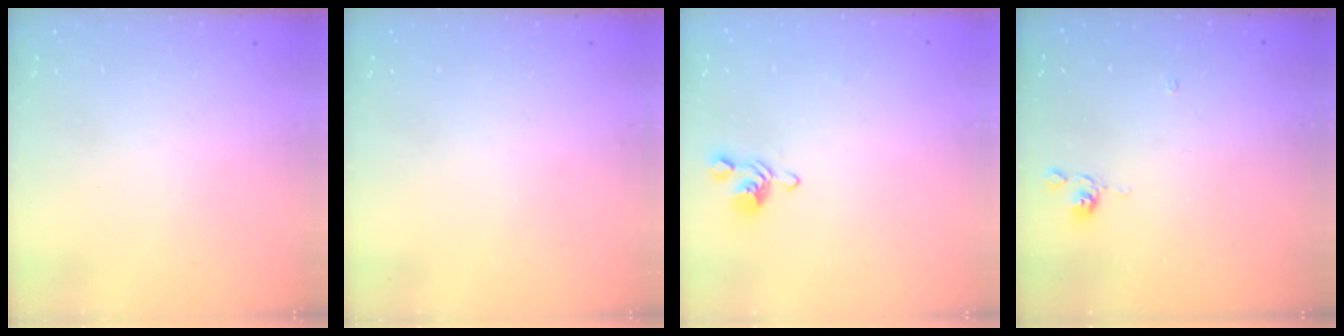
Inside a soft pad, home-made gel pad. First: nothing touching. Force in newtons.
{"total": 0.0}
{"total": 1.3, "press": 1.1, "slide": 0.8}
{"total": 3.5, "press": 3.5, "slide": 0.4}